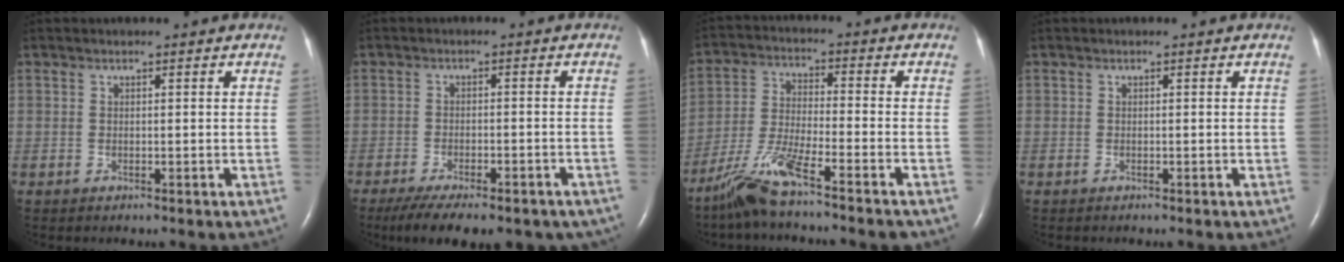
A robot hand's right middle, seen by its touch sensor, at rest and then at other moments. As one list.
[{"total": 17.2, "force": [-13.0, 6.3, 9.4], "torque": [-0.151, -0.012, -0.167]}, {"total": 9.0, "force": [-6.9, -0.2, 5.8], "torque": [-0.126, -0.025, -0.135]}, {"total": 0.0}]